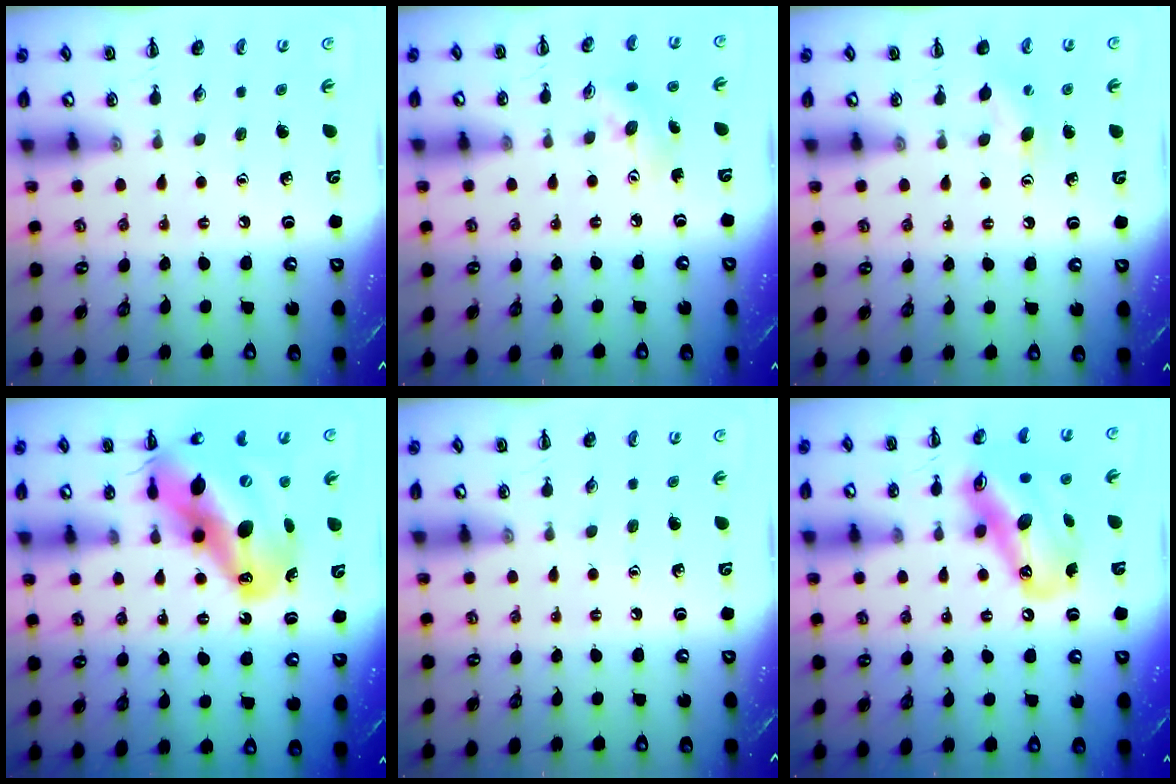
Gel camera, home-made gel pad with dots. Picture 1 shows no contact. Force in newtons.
{"total": 5.4, "press": 5.4, "slide": 0.3}
{"total": 5.3, "press": 5.1, "slide": 1.3}
{"total": 22.3, "press": 21.4, "slide": 6.3}
{"total": 0.0}
{"total": 16.9, "press": 16.1, "slide": 5.2}